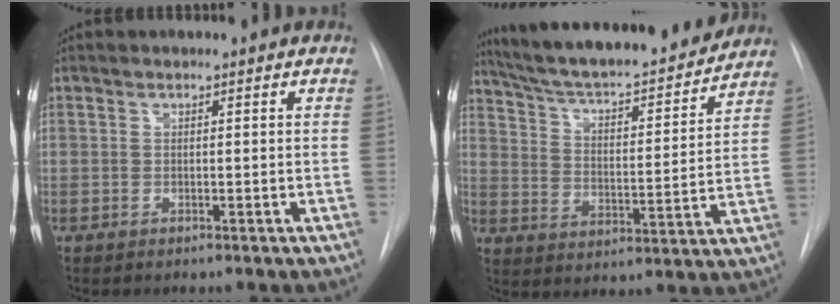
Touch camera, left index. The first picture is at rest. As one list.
[{"total": 22.1, "force": [19.8, 3.3, 9.4], "torque": [-0.157, -0.008, 0.290]}]